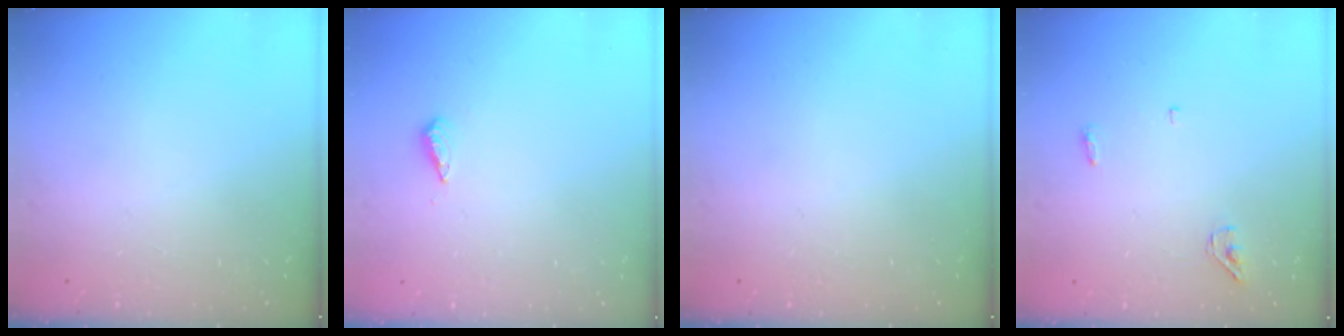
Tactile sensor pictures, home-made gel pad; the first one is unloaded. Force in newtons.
{"total": 4.2, "press": 4.1, "slide": 1.0}
{"total": 0.0}
{"total": 3.6, "press": 3.5, "slide": 0.9}